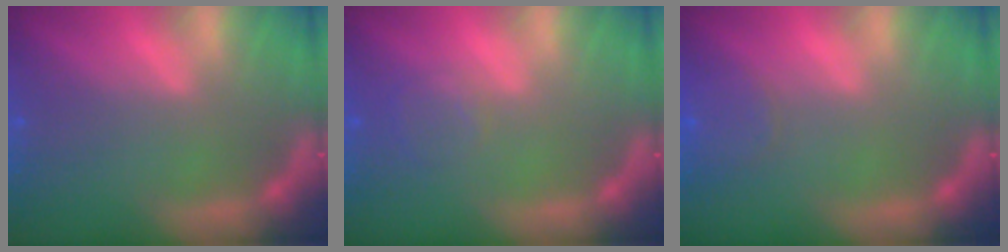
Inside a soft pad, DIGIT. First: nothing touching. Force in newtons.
{"total": 2.0}
{"total": 2.4}